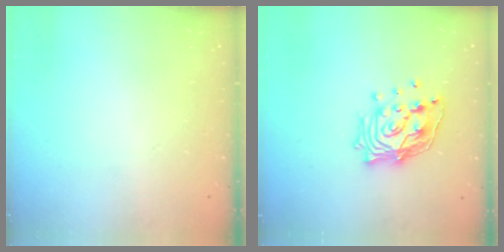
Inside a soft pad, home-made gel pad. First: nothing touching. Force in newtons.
{"total": 14.8, "press": 14.6, "slide": 2.2}